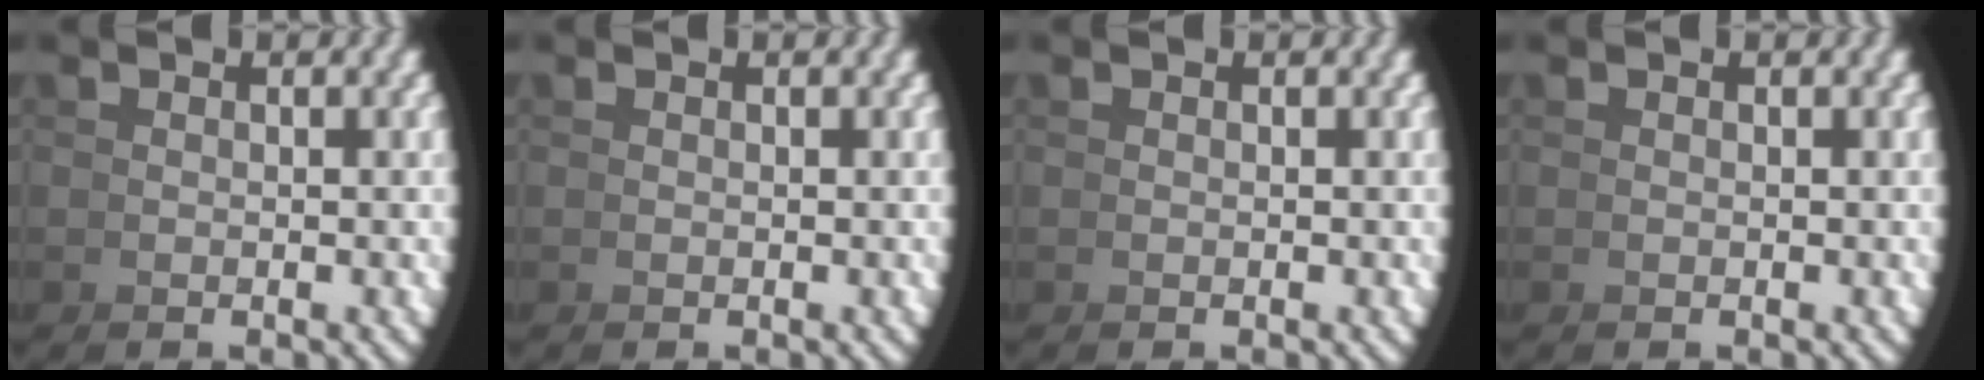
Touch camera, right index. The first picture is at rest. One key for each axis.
{"total": 0.0}
{"total": 0.0}
{"total": 0.0}